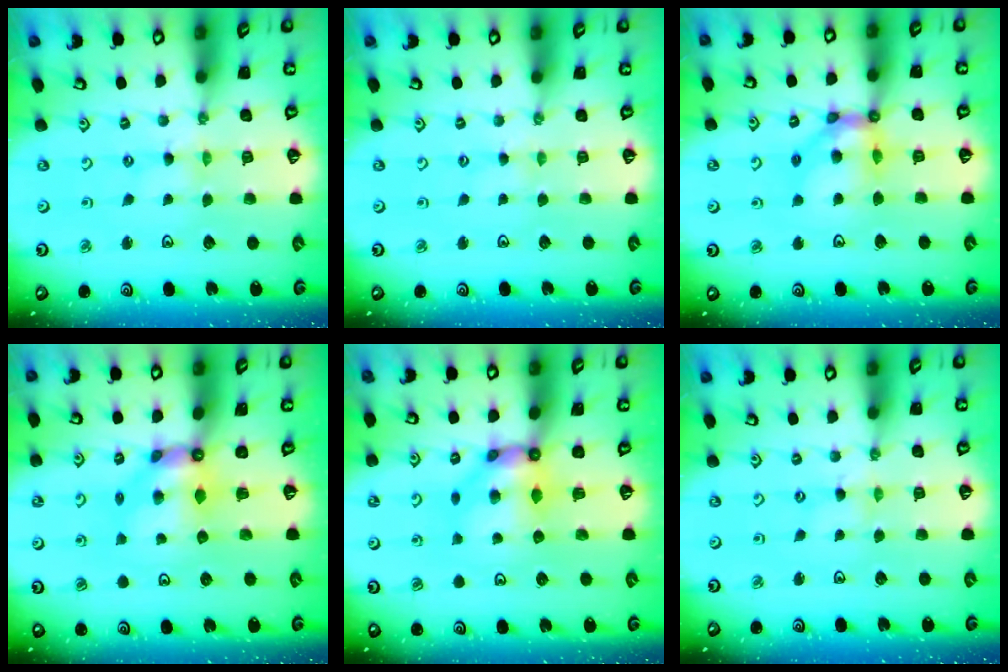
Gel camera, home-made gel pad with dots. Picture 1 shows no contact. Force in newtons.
{"total": 1.5, "press": 1.5, "slide": 0.3}
{"total": 12.4, "press": 12.3, "slide": 1.5}
{"total": 7.1, "press": 7.1, "slide": 0.5}
{"total": 8.3, "press": 8.2, "slide": 0.6}
{"total": 1.2, "press": 1.1, "slide": 0.2}